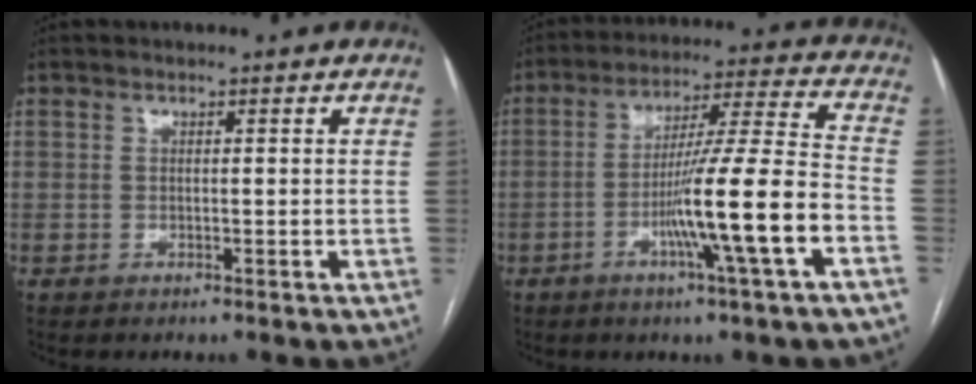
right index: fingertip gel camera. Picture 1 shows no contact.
{"total": 14.8, "force": [-5.3, -1.2, 13.8], "torque": [-0.233, -0.002, -0.090]}